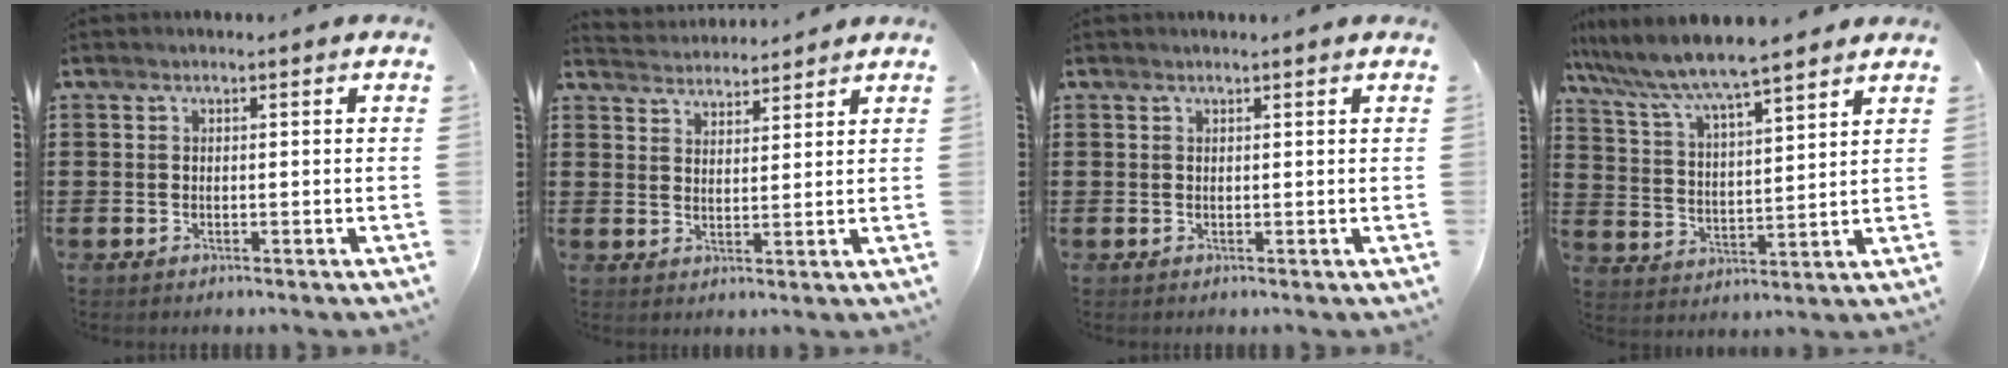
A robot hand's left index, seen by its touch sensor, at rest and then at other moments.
{"total": 3.3, "force": [3.3, 0.3, -0.4], "torque": [-0.004, -0.010, 0.062]}
{"total": 0.7, "force": [0.5, -0.1, 0.4], "torque": [-0.009, -0.001, 0.010]}
{"total": 6.8, "force": [6.2, 0.1, 2.9], "torque": [-0.083, -0.034, 0.103]}